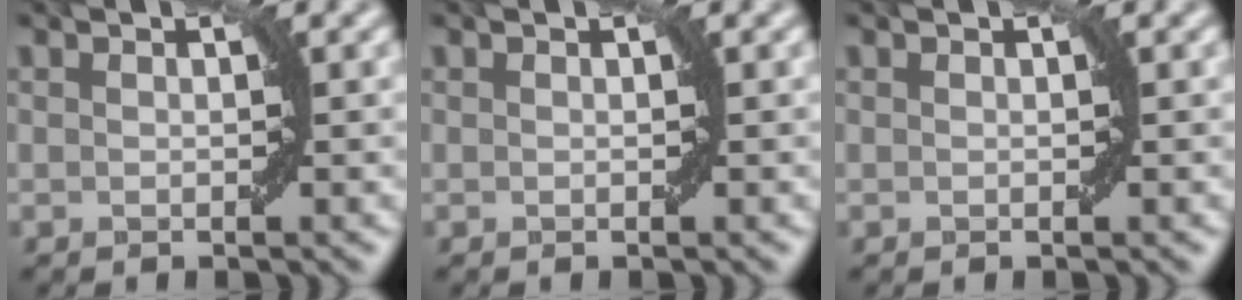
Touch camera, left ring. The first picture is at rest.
{"total": 0.0}
{"total": 0.0}